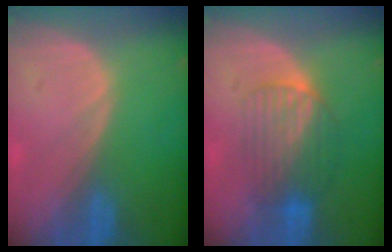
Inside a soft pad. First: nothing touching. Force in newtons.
{"total": 6.4, "press": 6.3, "slide": 1.3}